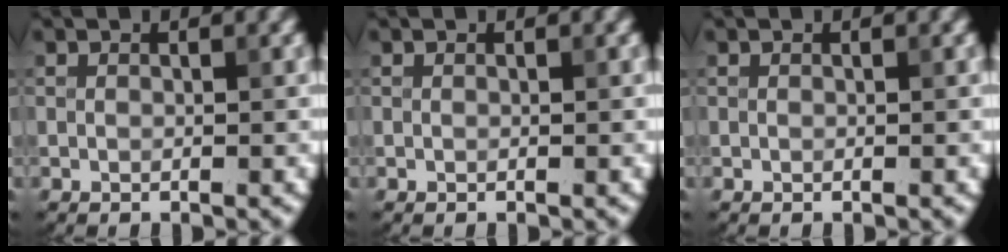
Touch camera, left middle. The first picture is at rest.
{"total": 0.0}
{"total": 0.0}